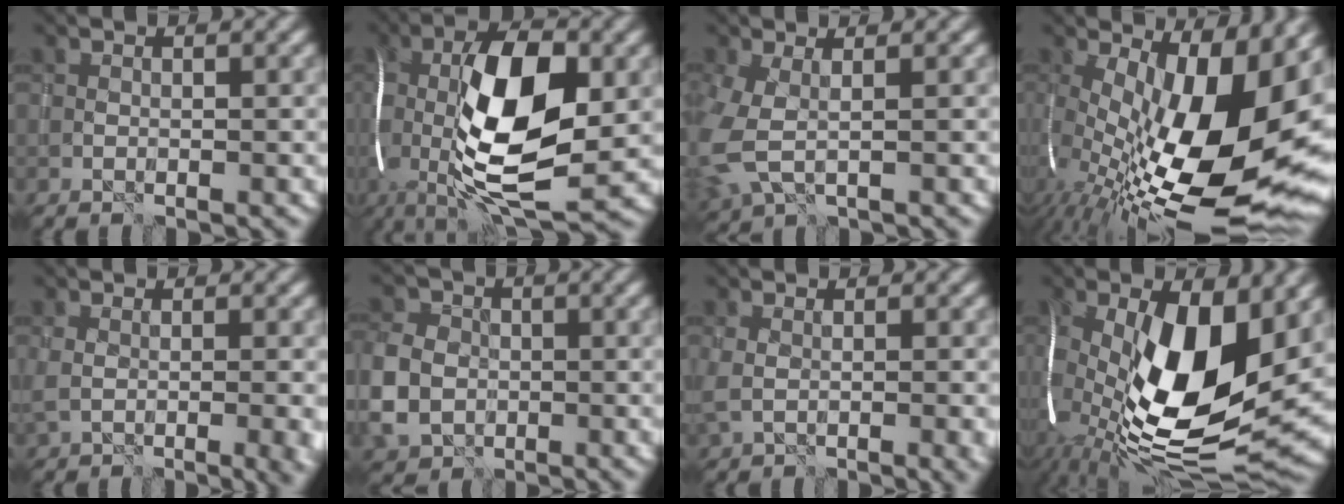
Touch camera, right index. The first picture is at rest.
{"total": 14.8, "force": [-0.2, 6.0, 13.6], "torque": [-0.244, 0.007, -0.011]}
{"total": 5.1, "force": [-0.5, 3.0, 4.1], "torque": [-0.122, -0.017, -0.009]}
{"total": 18.6, "force": [0.4, 8.2, 16.7], "torque": [-0.256, -0.017, 0.014]}
{"total": 3.9, "force": [-0.1, 1.6, 3.6], "torque": [-0.050, -0.009, 0.003]}
{"total": 6.4, "force": [-1.1, 5.3, 3.4], "torque": [-0.085, -0.008, -0.031]}
{"total": 3.1, "force": [0.1, 1.3, 2.8], "torque": [-0.054, -0.008, 0.006]}
{"total": 16.1, "force": [-0.6, 7.5, 14.2], "torque": [-0.264, -0.011, -0.016]}